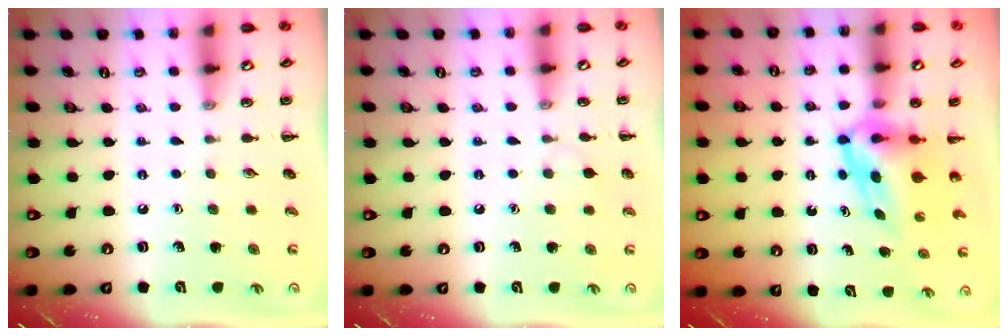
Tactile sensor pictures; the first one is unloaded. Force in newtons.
{"total": 3.7, "press": 3.4, "slide": 1.5}
{"total": 5.9, "press": 5.8, "slide": 1.1}